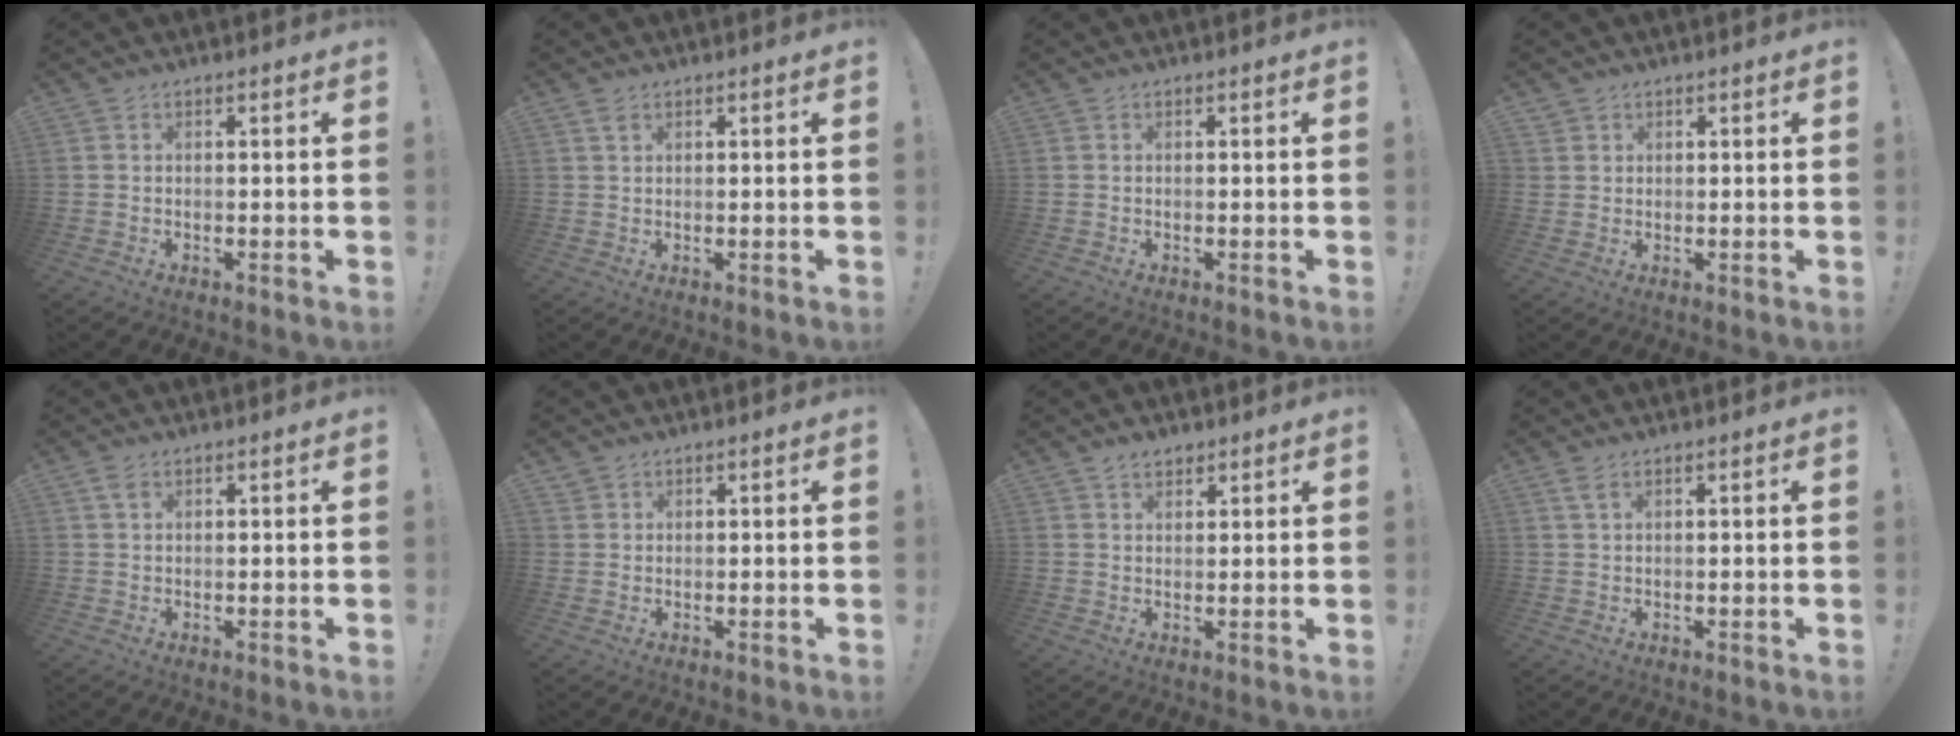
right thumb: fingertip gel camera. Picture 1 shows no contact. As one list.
[{"total": 1.5, "force": [1.0, 0.7, 0.9], "torque": [-0.015, -0.001, 0.019]}, {"total": 0.0}, {"total": 1.5, "force": [1.1, 1.1, 0.1], "torque": [0.002, -0.008, 0.020]}, {"total": 1.8, "force": [1.1, 0.9, 1.1], "torque": [-0.021, -0.001, 0.021]}, {"total": 1.4, "force": [1.1, 0.8, 0.1], "torque": [0.004, -0.008, 0.020]}, {"total": 3.1, "force": [2.4, 1.7, 0.9], "torque": [-0.007, -0.012, 0.043]}, {"total": 2.3, "force": [1.4, 0.7, 1.7], "torque": [-0.033, 0.000, 0.025]}]